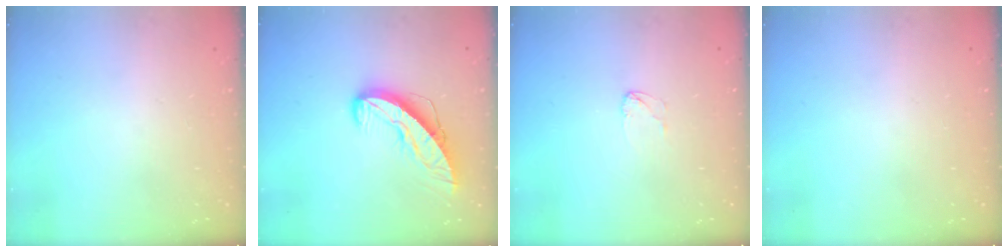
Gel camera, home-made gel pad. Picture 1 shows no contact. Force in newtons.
{"total": 9.1, "press": 9.1, "slide": 0.5}
{"total": 2.6, "press": 2.6, "slide": 0.2}
{"total": 0.0}